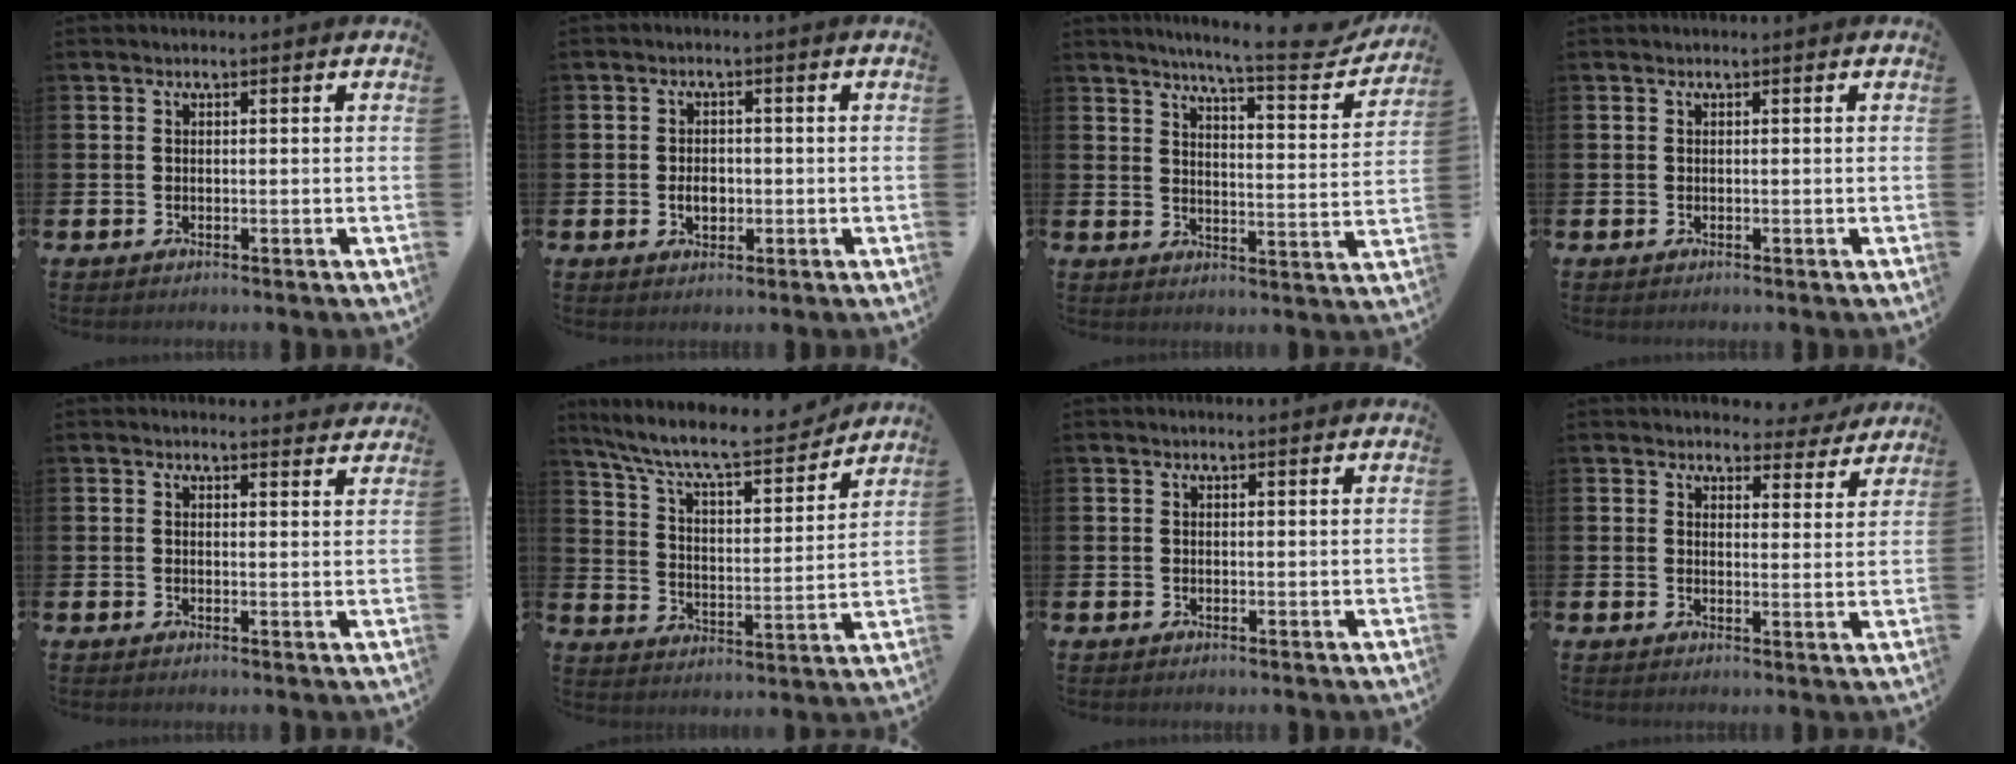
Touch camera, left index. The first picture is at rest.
{"total": 2.7, "force": [-0.4, 2.0, 1.9], "torque": [-0.019, -0.004, -0.014]}
{"total": 7.3, "force": [6.5, 0.7, 3.3], "torque": [-0.062, -0.050, 0.102]}
{"total": 0.0}
{"total": 1.8, "force": [1.7, 0.3, -0.1], "torque": [0.008, -0.009, 0.030]}
{"total": 9.9, "force": [9.0, 1.8, 3.7], "torque": [-0.109, -0.061, 0.153]}
{"total": 0.0}
{"total": 3.7, "force": [3.5, 1.2, 0.2], "torque": [0.001, -0.023, 0.060]}